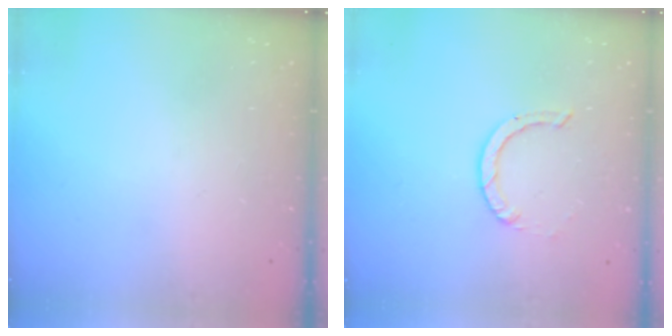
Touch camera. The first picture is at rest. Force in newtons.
{"total": 2.0, "press": 2.0, "slide": 0.2}